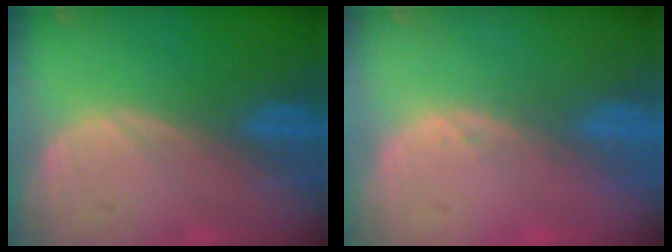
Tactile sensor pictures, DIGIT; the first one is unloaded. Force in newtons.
{"total": 1.0, "press": 0.9, "slide": 0.3}